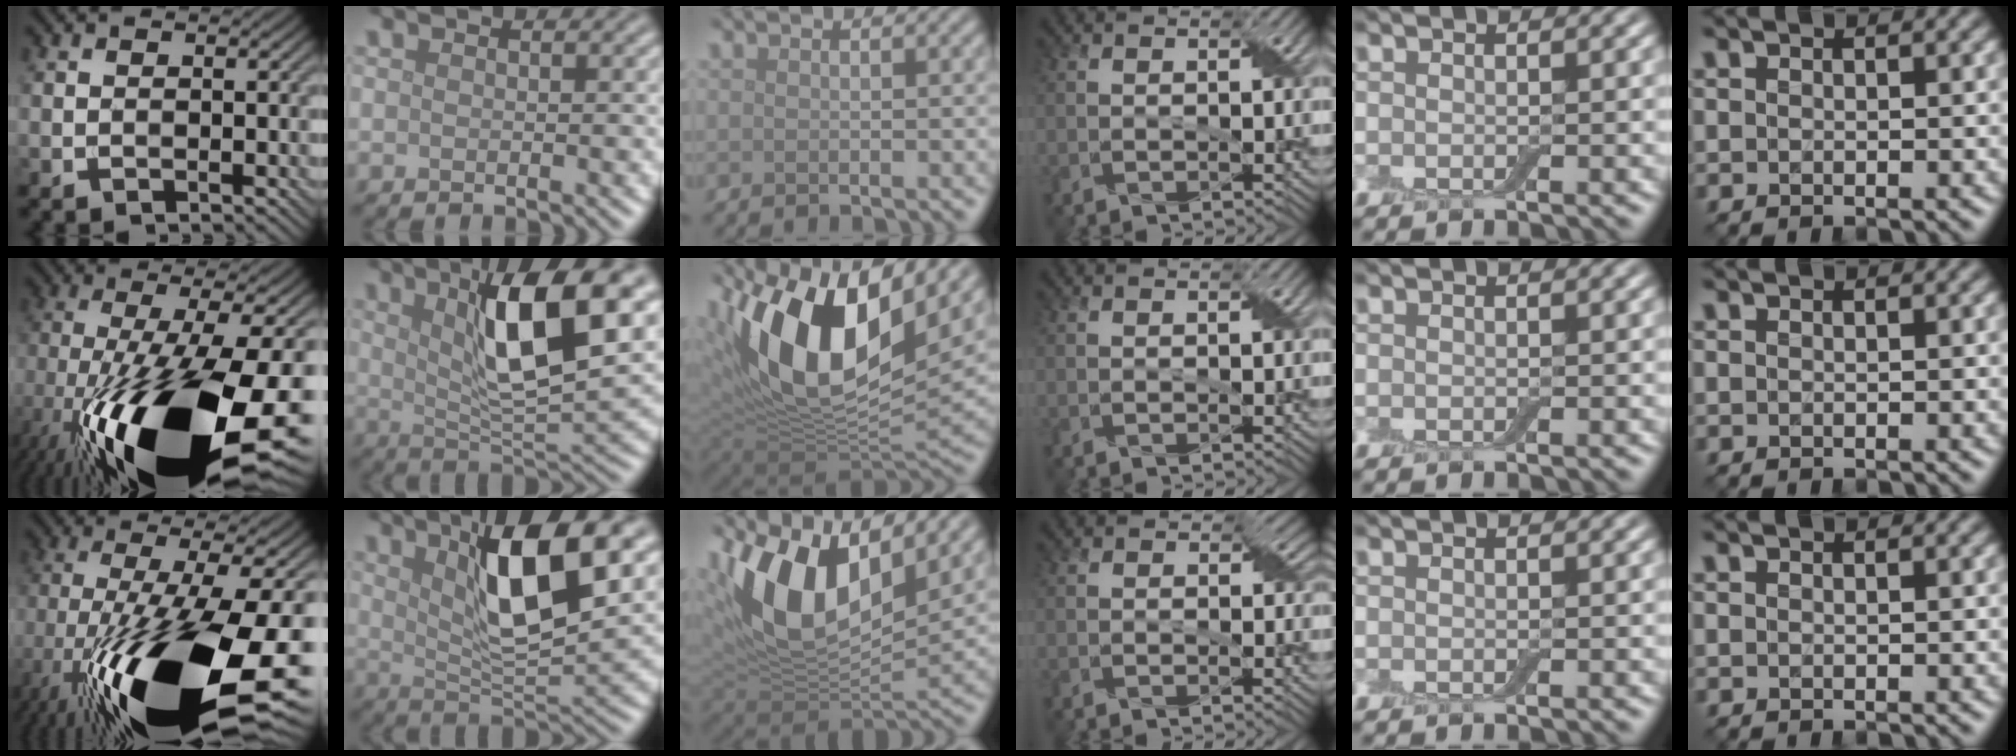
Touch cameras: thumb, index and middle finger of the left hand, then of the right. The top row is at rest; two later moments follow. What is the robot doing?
{"motion": "wrap", "object": "adhesive wrap"}